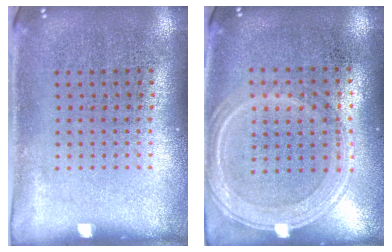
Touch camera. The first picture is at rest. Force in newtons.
{"total": 1.2, "press": 1.1, "slide": 0.5}